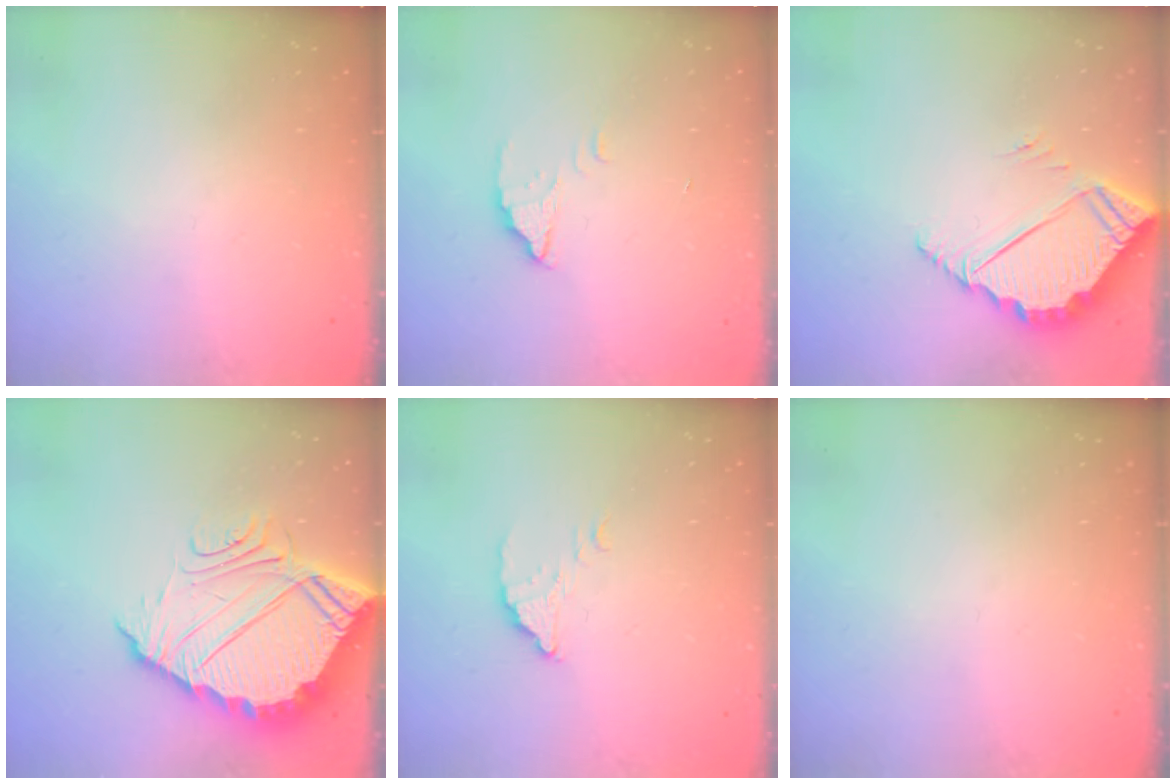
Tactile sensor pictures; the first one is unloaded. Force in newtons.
{"total": 2.6, "press": 2.6, "slide": 0.2}
{"total": 4.8, "press": 4.8, "slide": 0.3}
{"total": 11.6, "press": 11.6, "slide": 0.7}
{"total": 2.2, "press": 2.2, "slide": 0.0}
{"total": 0.0}